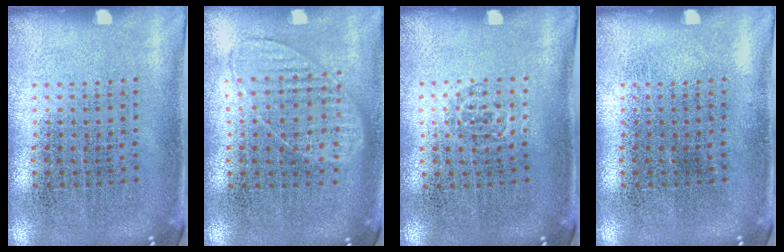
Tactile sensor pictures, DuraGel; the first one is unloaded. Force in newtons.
{"total": 0.9, "press": 0.8, "slide": 0.3}
{"total": 0.6, "press": 0.4, "slide": 0.5}
{"total": 0.0}